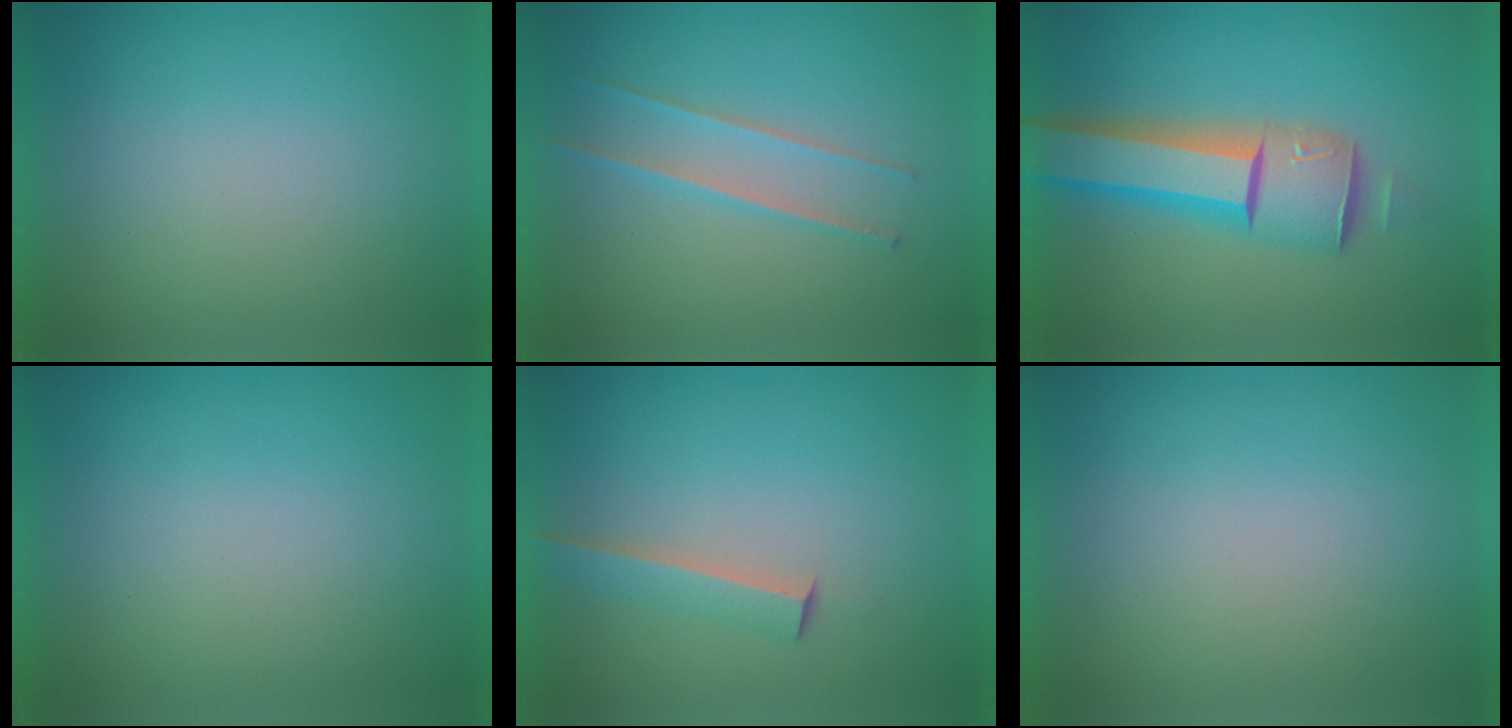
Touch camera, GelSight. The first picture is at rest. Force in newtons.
{"total": 2.3}
{"total": 6.7}
{"total": 0.0}
{"total": 2.5}
{"total": 0.0}